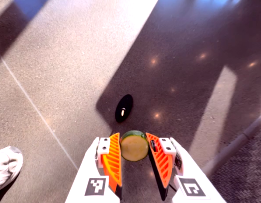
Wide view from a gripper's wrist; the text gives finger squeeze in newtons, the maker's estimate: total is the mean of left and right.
{"total": 8.5, "left": 8.1, "right": 8.8}